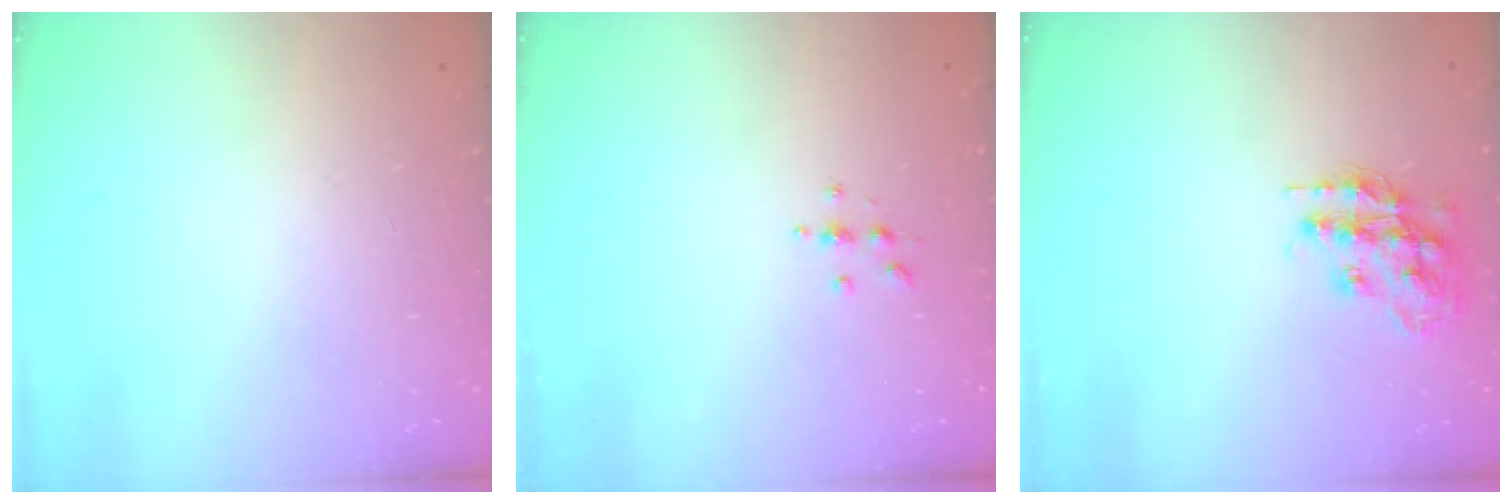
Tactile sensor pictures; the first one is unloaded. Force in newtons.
{"total": 3.7, "press": 3.7, "slide": 0.5}
{"total": 14.9, "press": 14.8, "slide": 0.9}